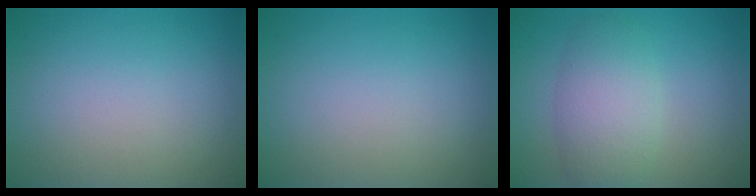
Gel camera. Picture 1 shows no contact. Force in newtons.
{"total": 0.0}
{"total": 4.7, "press": 4.7, "slide": 0.1}